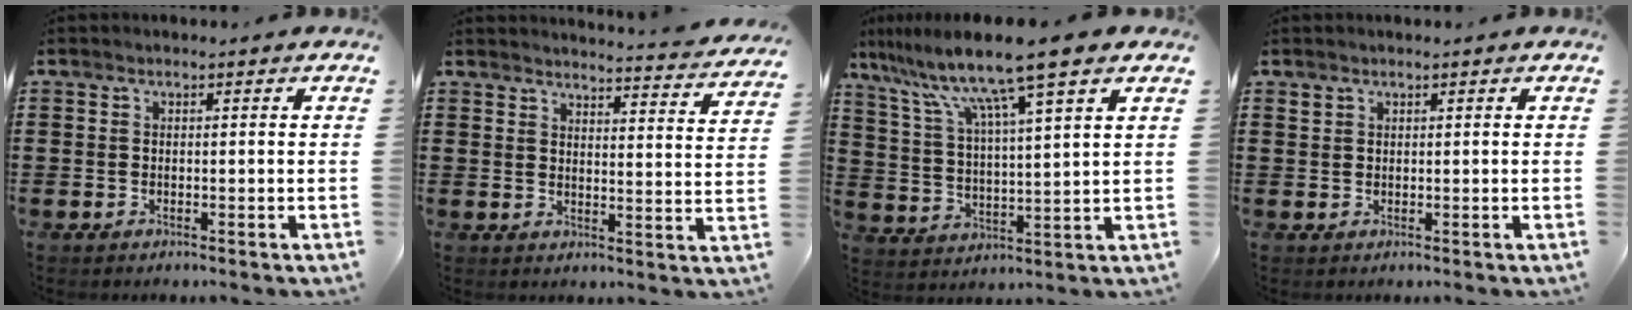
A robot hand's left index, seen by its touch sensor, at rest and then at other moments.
{"total": 3.6, "force": [3.5, -0.6, 0.6], "torque": [-0.020, -0.032, 0.056]}
{"total": 10.8, "force": [8.2, -0.2, 7.1], "torque": [-0.165, -0.037, 0.132]}
{"total": 0.9, "force": [0.8, 0.5, 0.1], "torque": [-0.005, 0.002, 0.016]}